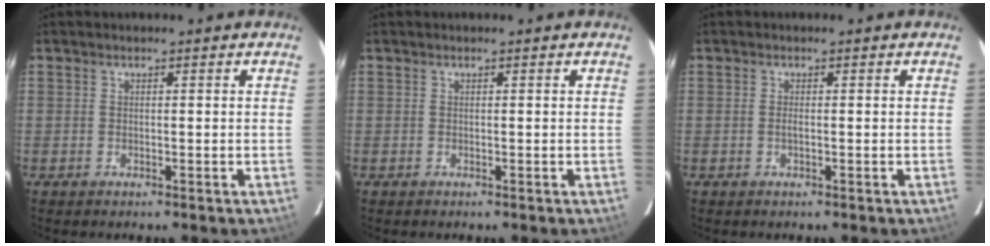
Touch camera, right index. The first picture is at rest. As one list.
[{"total": 0.0}, {"total": 0.7, "force": [-0.2, 0.1, 0.7], "torque": [-0.013, -0.002, -0.003]}]